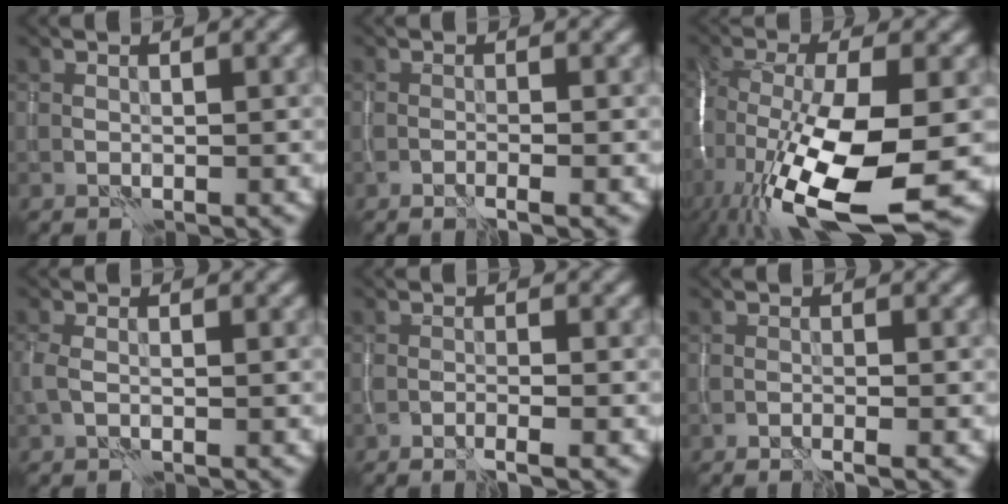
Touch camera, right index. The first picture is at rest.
{"total": 1.5, "force": [-0.8, 0.3, 1.3], "torque": [-0.015, -0.002, -0.016]}
{"total": 16.4, "force": [-6.7, 5.6, 13.9], "torque": [-0.280, -0.026, -0.110]}
{"total": 1.4, "force": [-0.2, 0.6, 1.2], "torque": [-0.030, 0.000, -0.005]}
{"total": 1.9, "force": [-1.0, 0.4, 1.5], "torque": [-0.017, -0.003, -0.022]}
{"total": 1.2, "force": [-0.6, 0.2, 1.0], "torque": [-0.015, -0.004, -0.013]}